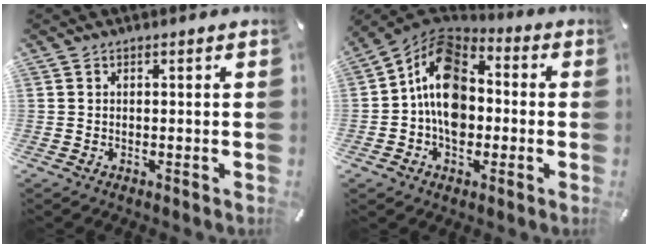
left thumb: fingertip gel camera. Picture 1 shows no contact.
{"total": 13.7, "force": [-1.4, 10.6, 8.7], "torque": [-0.157, 0.020, -0.028]}